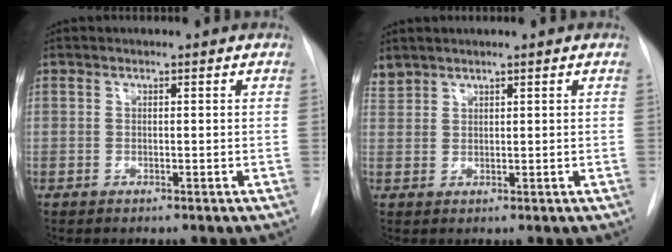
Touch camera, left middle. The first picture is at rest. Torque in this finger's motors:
{"motor_torque": [0.02, -0.14, -0.01, -0.01]}